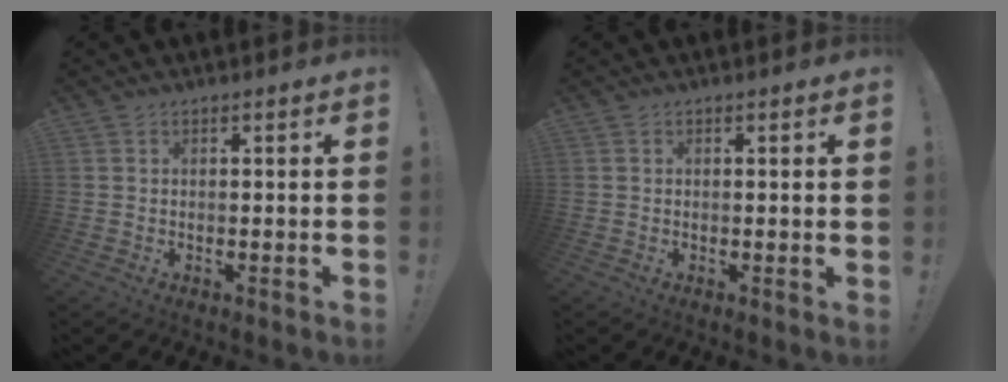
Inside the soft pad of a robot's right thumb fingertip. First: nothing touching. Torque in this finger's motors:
{"motor_torque": [0.22, 0.09, -0.18, 0.10, 0.05]}